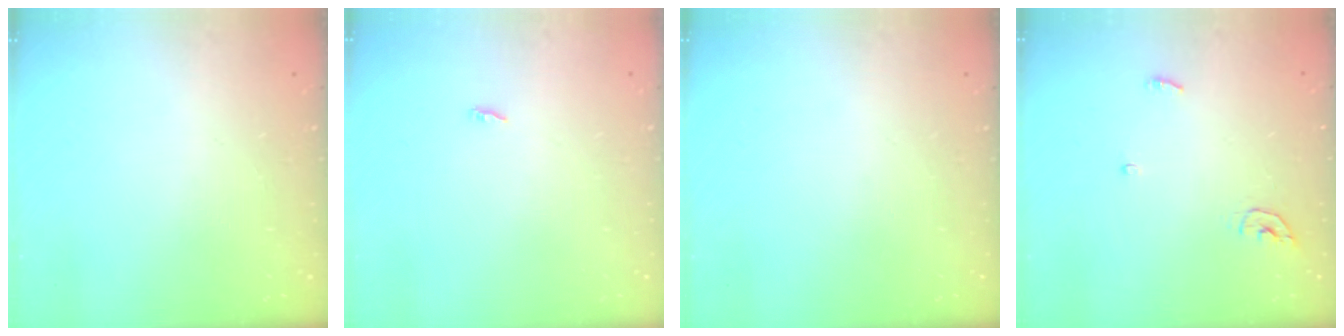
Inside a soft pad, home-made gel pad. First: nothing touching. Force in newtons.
{"total": 1.8, "press": 1.8, "slide": 0.2}
{"total": 0.0}
{"total": 4.3, "press": 4.3, "slide": 0.3}